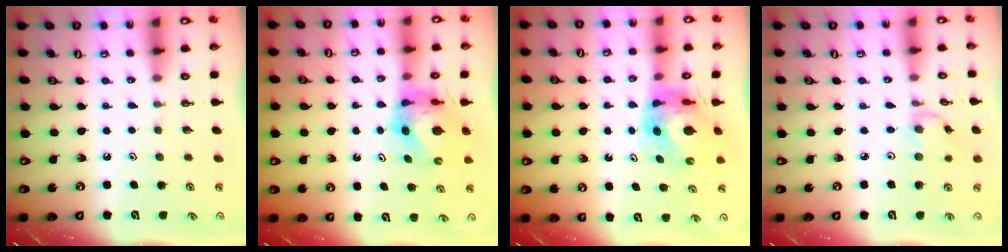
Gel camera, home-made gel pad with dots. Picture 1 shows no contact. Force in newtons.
{"total": 7.4, "press": 7.3, "slide": 0.9}
{"total": 6.2, "press": 6.2, "slide": 0.5}
{"total": 2.6, "press": 2.6, "slide": 0.3}